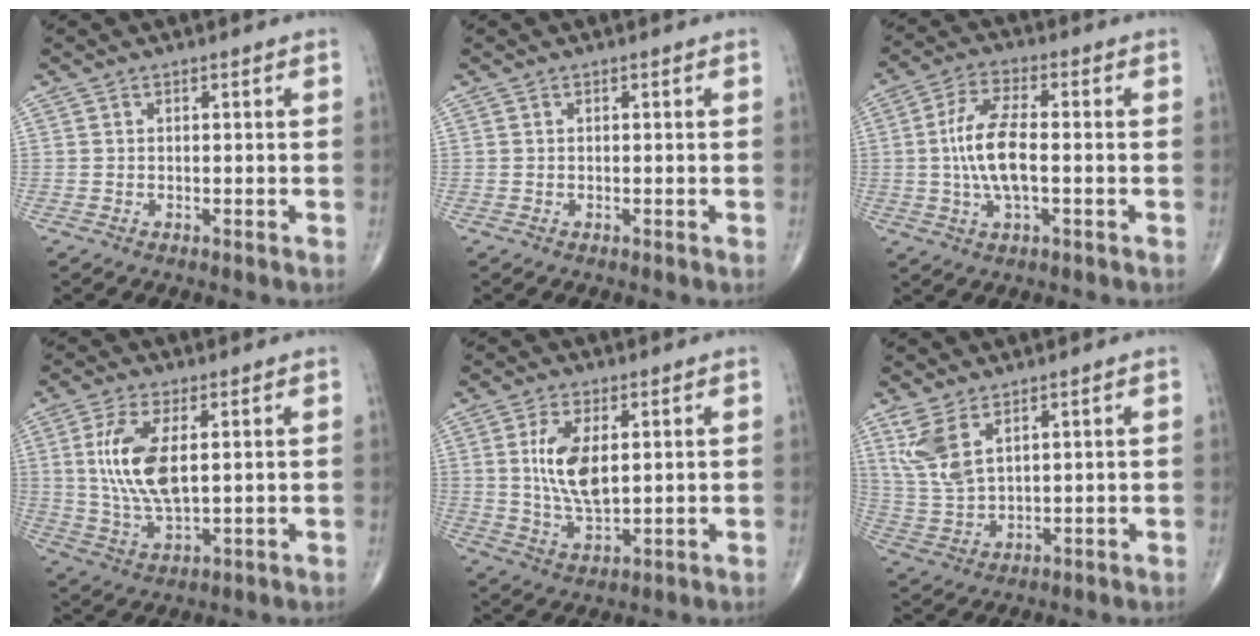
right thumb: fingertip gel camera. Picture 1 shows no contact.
{"total": 0.0}
{"total": 10.2, "force": [-0.6, 3.8, 9.4], "torque": [-0.198, 0.010, -0.013]}
{"total": 11.5, "force": [2.2, 4.9, 10.1], "torque": [-0.214, -0.013, 0.051]}
{"total": 9.6, "force": [2.0, 4.5, 8.2], "torque": [-0.157, -0.016, 0.045]}
{"total": 7.9, "force": [4.2, 3.4, 5.7], "torque": [-0.127, -0.014, 0.099]}